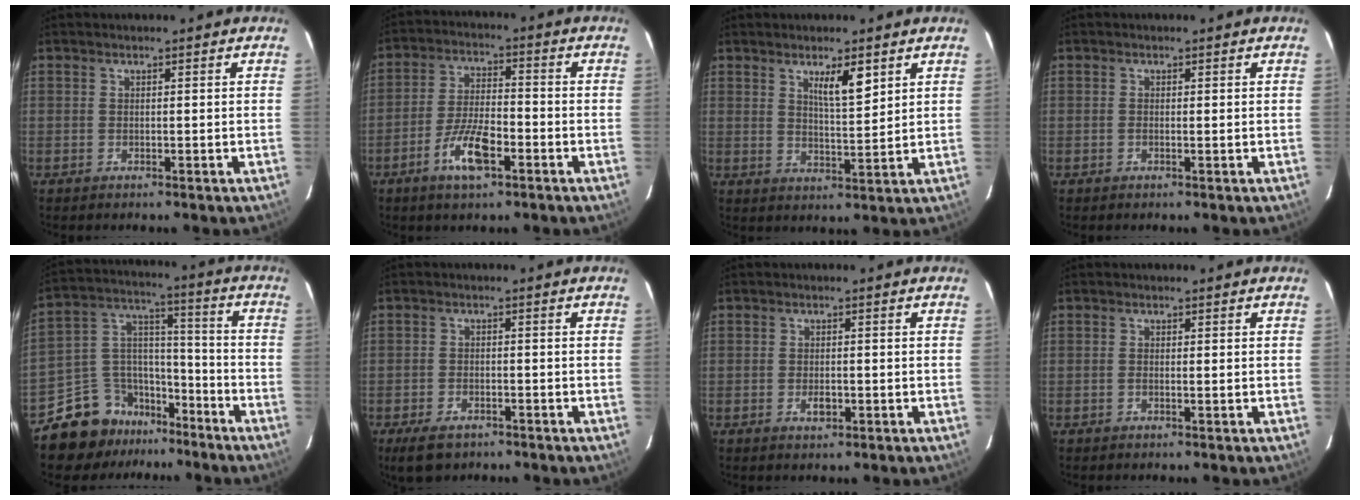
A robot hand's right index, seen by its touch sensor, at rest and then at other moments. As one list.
[{"total": 8.3, "force": [-4.1, 2.5, 6.8], "torque": [-0.136, -0.001, -0.076]}, {"total": 5.2, "force": [2.9, 0.9, 4.3], "torque": [-0.074, -0.005, 0.052]}, {"total": 0.6, "force": [0.0, 0.2, 0.5], "torque": [-0.011, 0.000, 0.000]}, {"total": 13.6, "force": [-10.4, 8.5, 2.1], "torque": [-0.039, 0.087, -0.174]}, {"total": 5.0, "force": [-3.5, 2.5, 2.5], "torque": [-0.051, -0.005, -0.053]}, {"total": 2.0, "force": [-0.7, 1.0, 1.6], "torque": [-0.029, 0.001, -0.008]}, {"total": 0.8, "force": [-0.1, 0.2, 0.8], "torque": [-0.014, 0.001, -0.001]}]